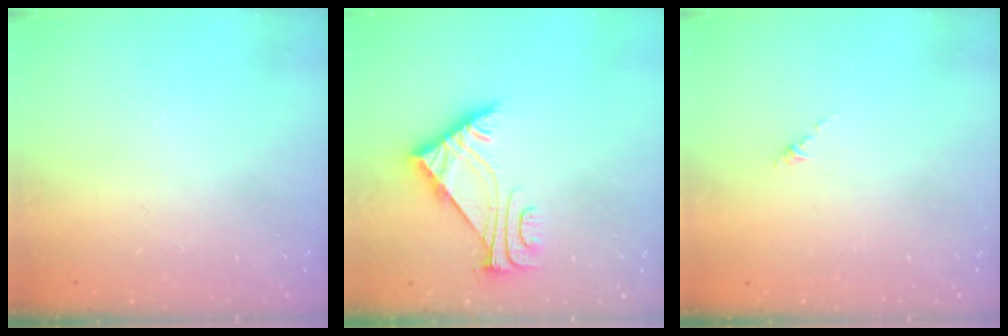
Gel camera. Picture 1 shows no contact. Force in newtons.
{"total": 6.6, "press": 6.6, "slide": 1.0}
{"total": 0.0}